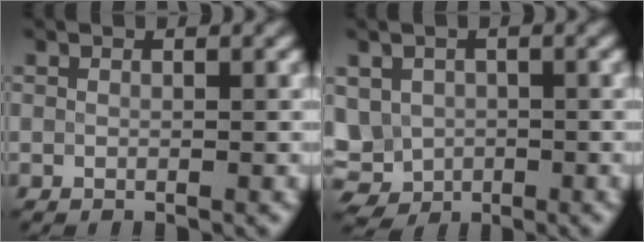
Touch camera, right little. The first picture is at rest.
{"total": 5.4, "force": [-0.9, 4.6, 2.7], "torque": [-0.053, -0.003, -0.013]}